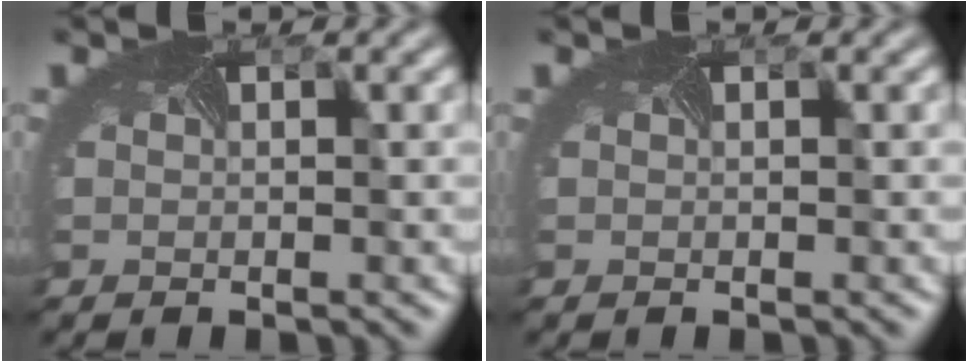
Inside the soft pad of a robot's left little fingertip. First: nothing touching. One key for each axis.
{"total": 0.0}